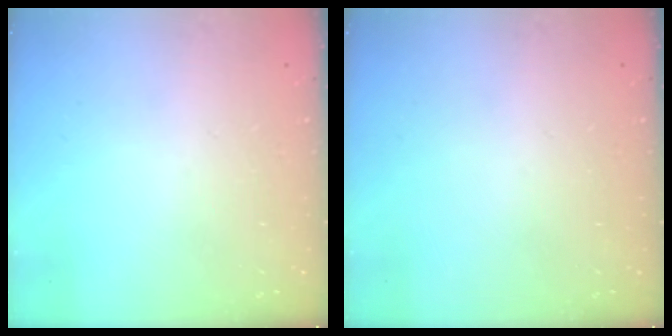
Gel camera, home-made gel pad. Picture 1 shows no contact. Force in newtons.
{"total": 0.0}